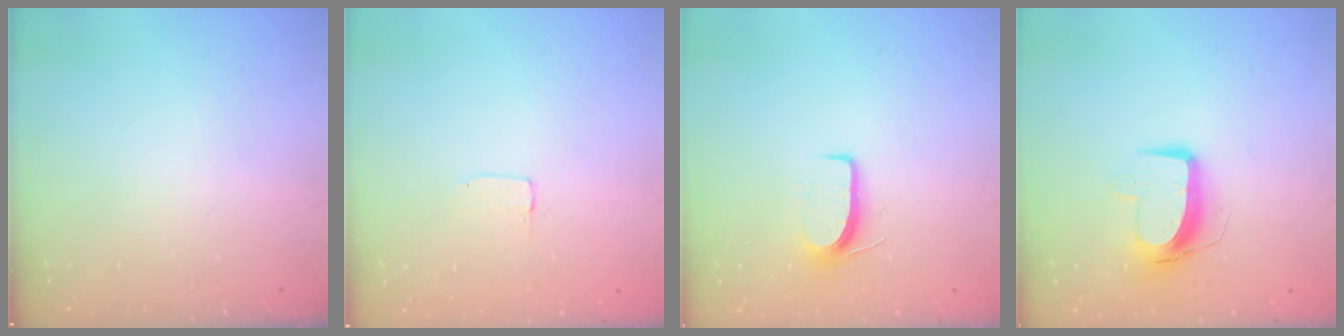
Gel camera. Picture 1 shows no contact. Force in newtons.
{"total": 1.2, "press": 1.2, "slide": 0.0}
{"total": 7.0, "press": 7.0, "slide": 0.6}
{"total": 10.5, "press": 10.4, "slide": 0.9}